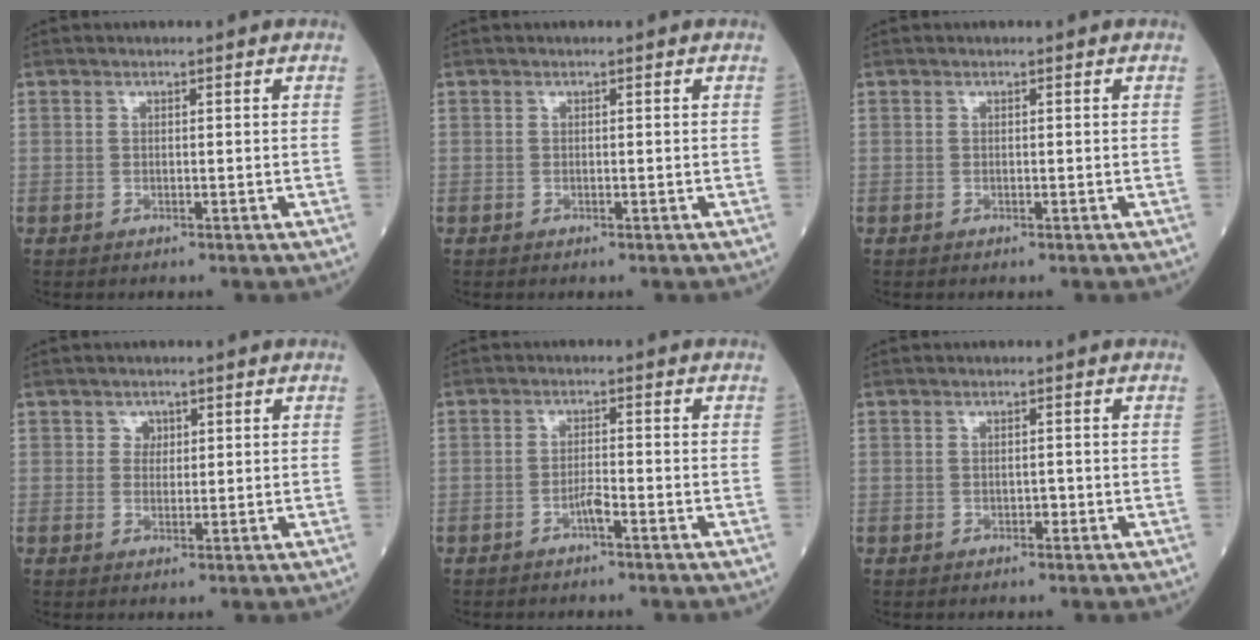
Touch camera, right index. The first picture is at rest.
{"total": 0.0}
{"total": 0.0}
{"total": 1.6, "force": [0.8, 1.4, 0.4], "torque": [0.002, -0.002, 0.008]}
{"total": 1.7, "force": [-1.2, 0.0, 1.3], "torque": [-0.026, -0.001, -0.021]}
{"total": 0.6, "force": [-0.3, 0.4, 0.3], "torque": [-0.004, 0.002, -0.004]}